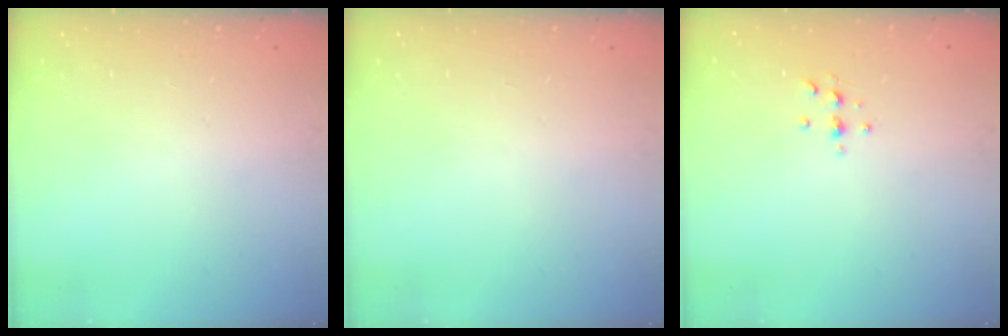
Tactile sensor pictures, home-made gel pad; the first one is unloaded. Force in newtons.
{"total": 0.0}
{"total": 3.5, "press": 3.4, "slide": 0.3}